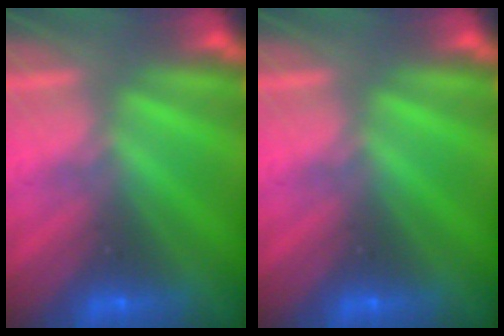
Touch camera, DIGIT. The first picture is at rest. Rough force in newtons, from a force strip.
{"total": 0.0}